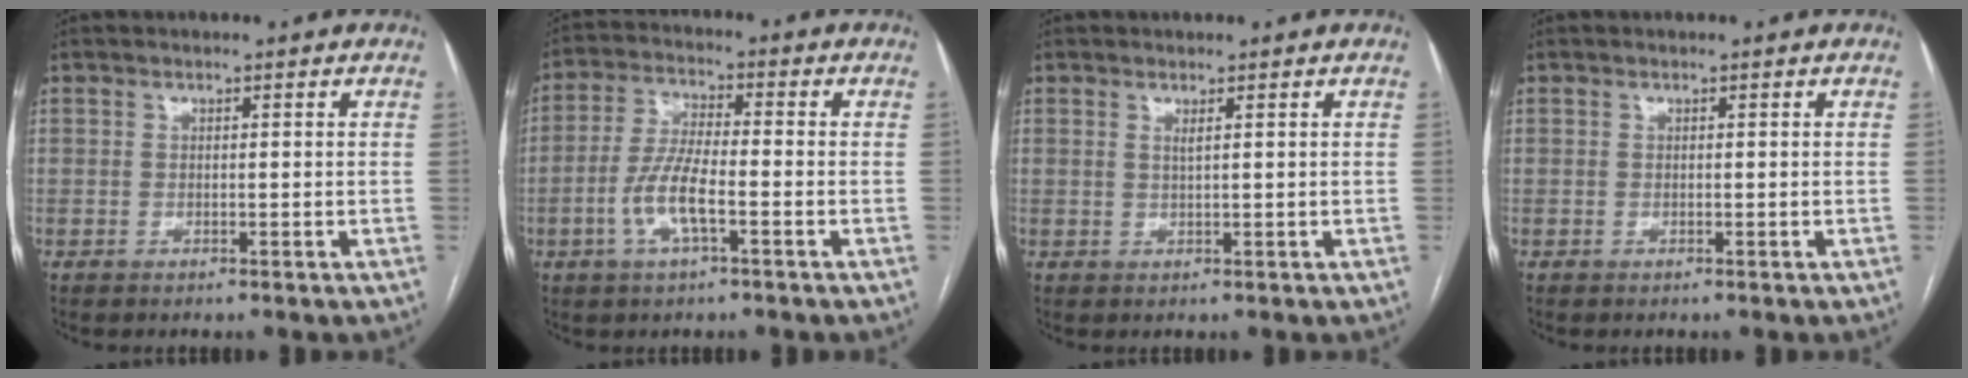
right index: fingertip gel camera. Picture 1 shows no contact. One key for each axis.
{"total": 7.6, "fx": -2.6, "fy": 1.7, "fz": 7.0, "tx": -0.148, "ty": 0.004, "tz": -0.052}
{"total": 1.0, "fx": 0.5, "fy": 0.0, "fz": 0.8, "tx": -0.020, "ty": -0.005, "tz": 0.011}
{"total": 0.0}